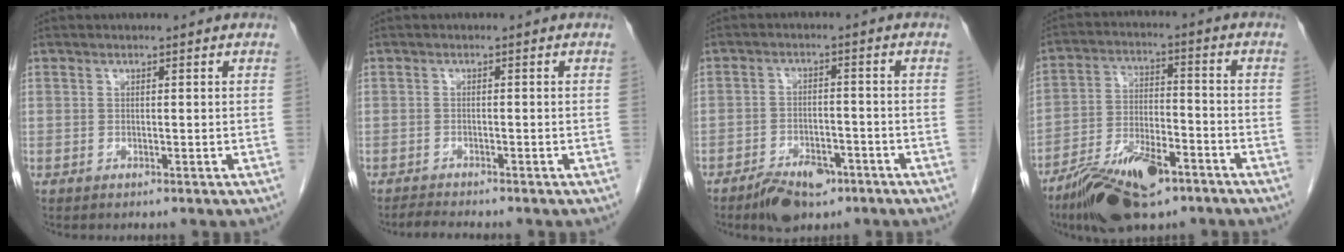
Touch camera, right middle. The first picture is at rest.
{"total": 1.9, "force": [-1.8, -0.4, 0.3], "torque": [-0.018, -0.013, -0.034]}
{"total": 6.4, "force": [-4.4, 2.9, 3.6], "torque": [-0.062, 0.001, -0.069]}
{"total": 13.1, "force": [-8.7, 4.1, 8.9], "torque": [-0.164, -0.011, -0.155]}